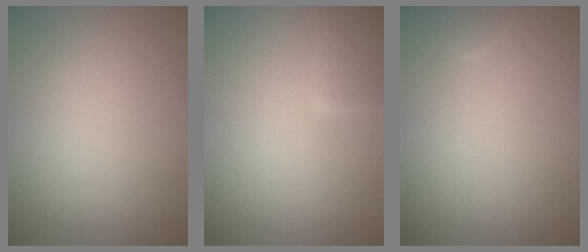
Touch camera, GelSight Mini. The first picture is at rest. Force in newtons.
{"total": 2.1, "press": 2.1, "slide": 0.1}
{"total": 0.7, "press": 0.7, "slide": 0.0}